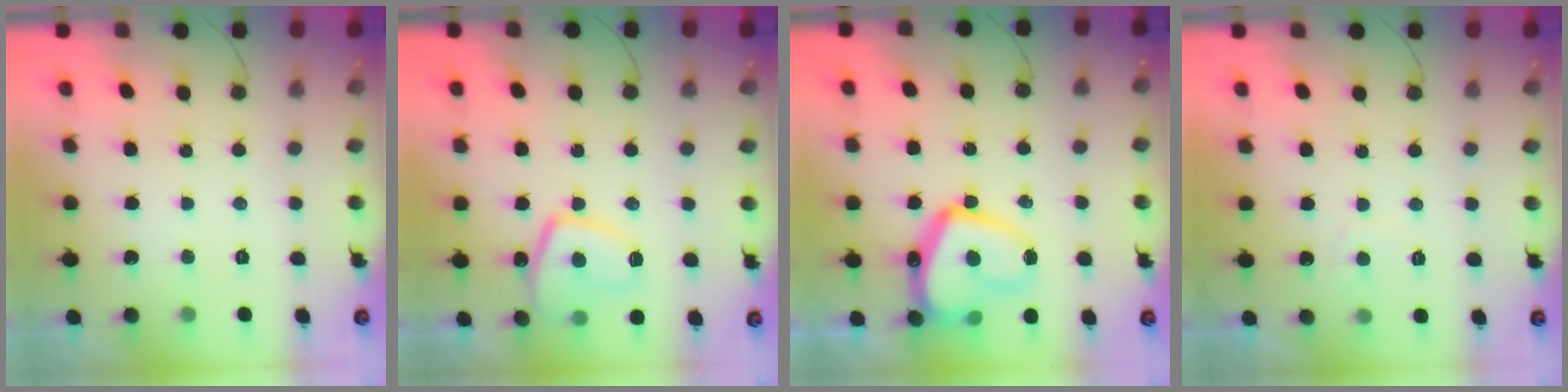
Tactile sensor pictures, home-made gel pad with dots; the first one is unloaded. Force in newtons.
{"total": 10.8, "press": 10.8, "slide": 1.3}
{"total": 17.7, "press": 17.7, "slide": 1.5}
{"total": 2.0, "press": 2.0, "slide": 0.6}